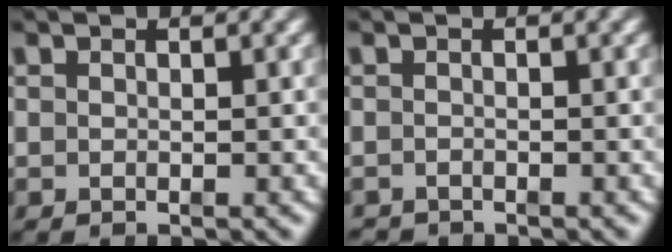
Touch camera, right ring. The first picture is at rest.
{"total": 1.4, "force": [-1.4, 0.0, -0.2], "torque": [0.001, -0.016, -0.018]}